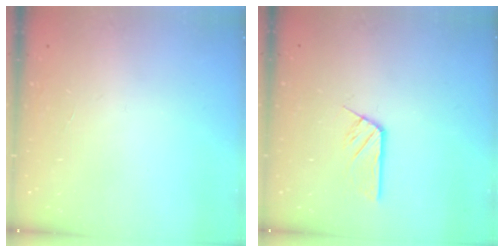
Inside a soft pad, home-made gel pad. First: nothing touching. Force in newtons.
{"total": 4.5, "press": 4.5, "slide": 0.0}